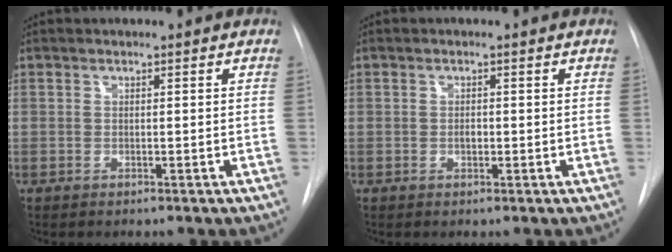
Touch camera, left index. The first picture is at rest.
{"total": 0.9, "force": [-0.1, 0.6, 0.7], "torque": [-0.013, 0.001, -0.002]}